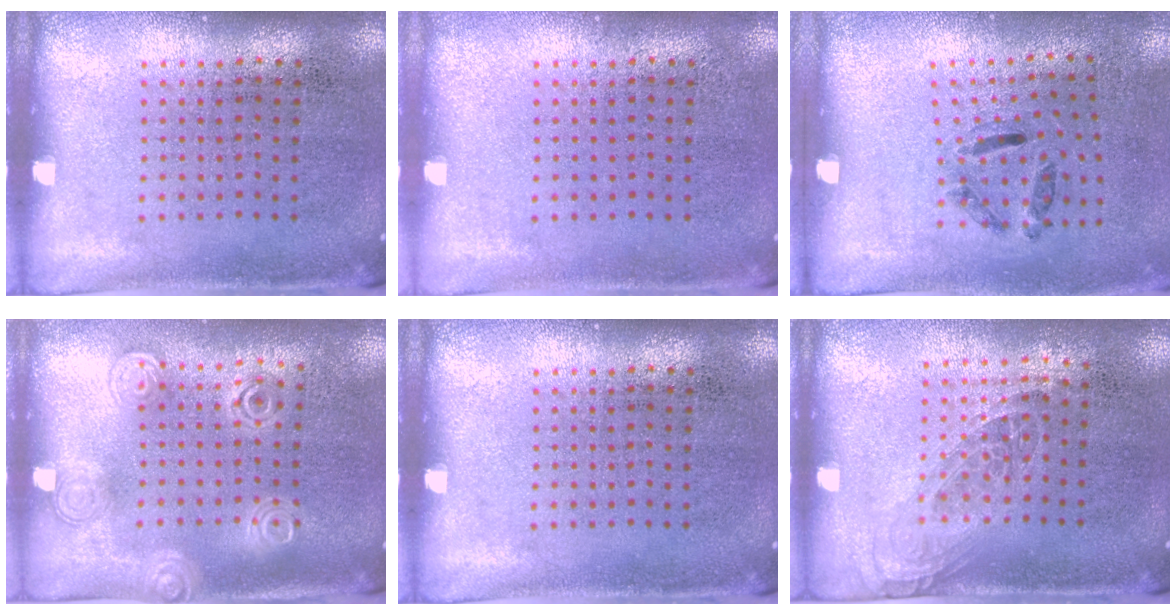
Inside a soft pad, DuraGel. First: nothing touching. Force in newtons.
{"total": 0.0}
{"total": 1.4, "press": 0.8, "slide": 1.2}
{"total": 1.4, "press": 1.3, "slide": 0.4}
{"total": 0.0}
{"total": 1.0, "press": 0.9, "slide": 0.6}